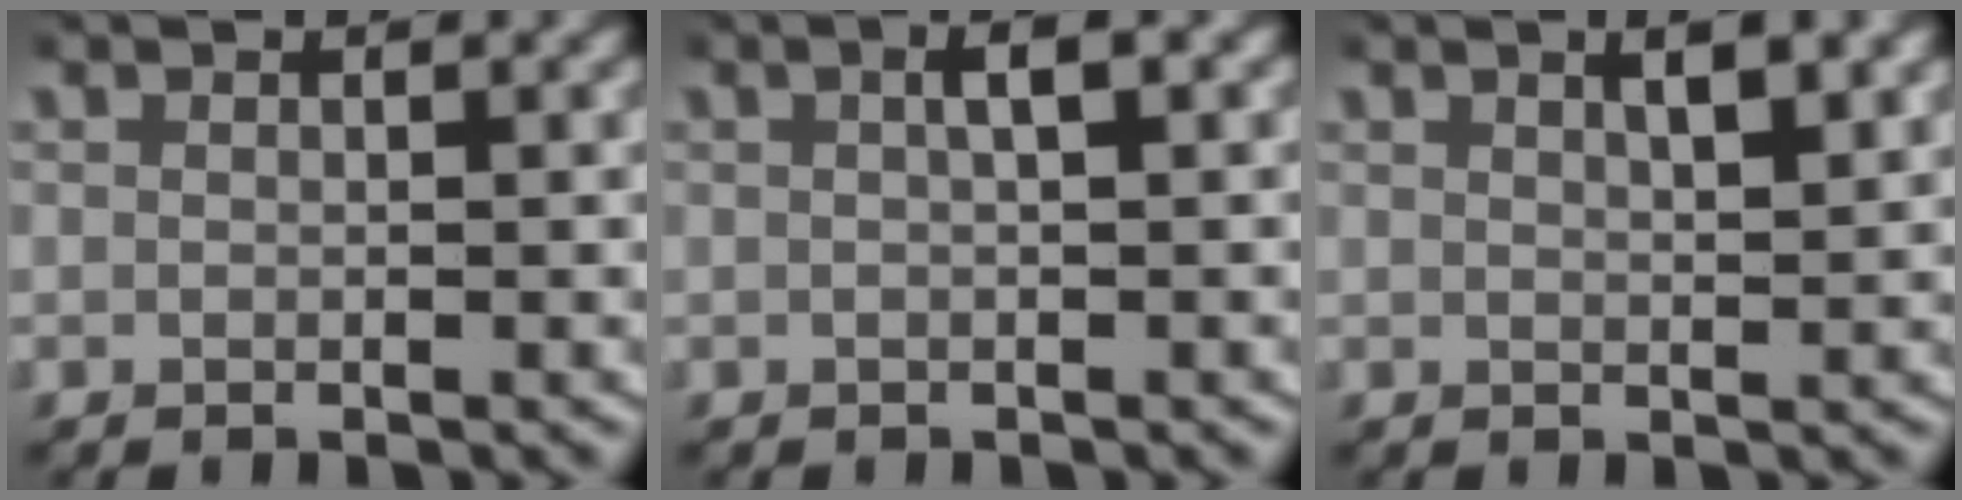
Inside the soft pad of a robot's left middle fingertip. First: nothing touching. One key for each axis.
{"total": 1.7, "fx": 0.4, "fy": 0.2, "fz": 1.7, "tx": -0.023, "ty": 0.014, "tz": 0.004}
{"total": 2.8, "fx": 1.6, "fy": 0.5, "fz": 2.2, "tx": -0.030, "ty": 0.008, "tz": 0.026}